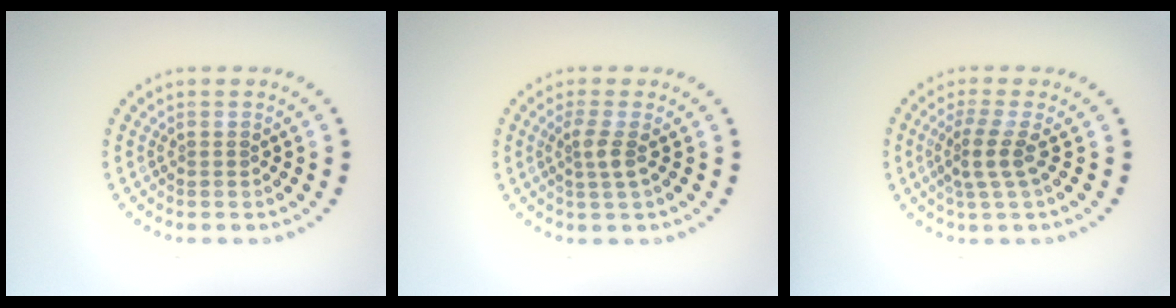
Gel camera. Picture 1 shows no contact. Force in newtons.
{"total": 1.9, "press": 1.4, "slide": 1.3}
{"total": 2.6, "press": 2.0, "slide": 1.8}